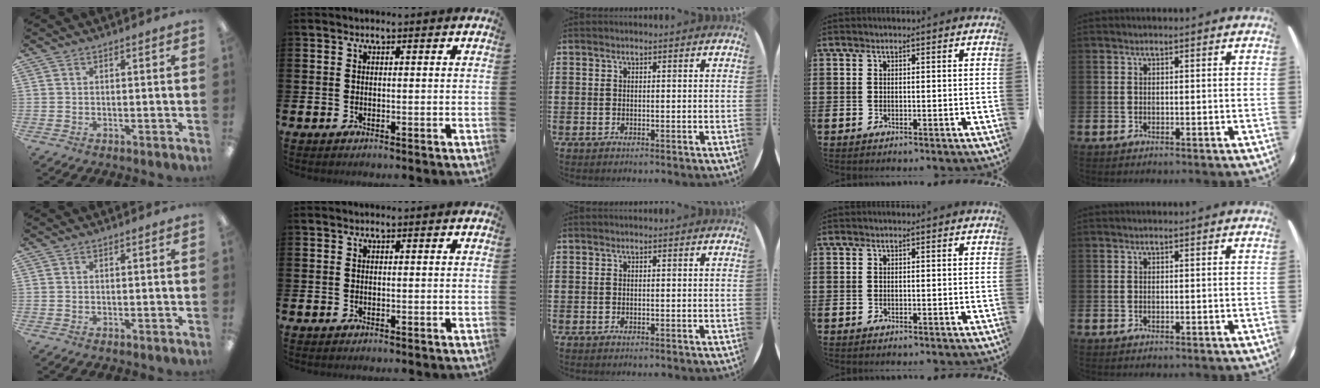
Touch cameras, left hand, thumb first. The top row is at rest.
{}